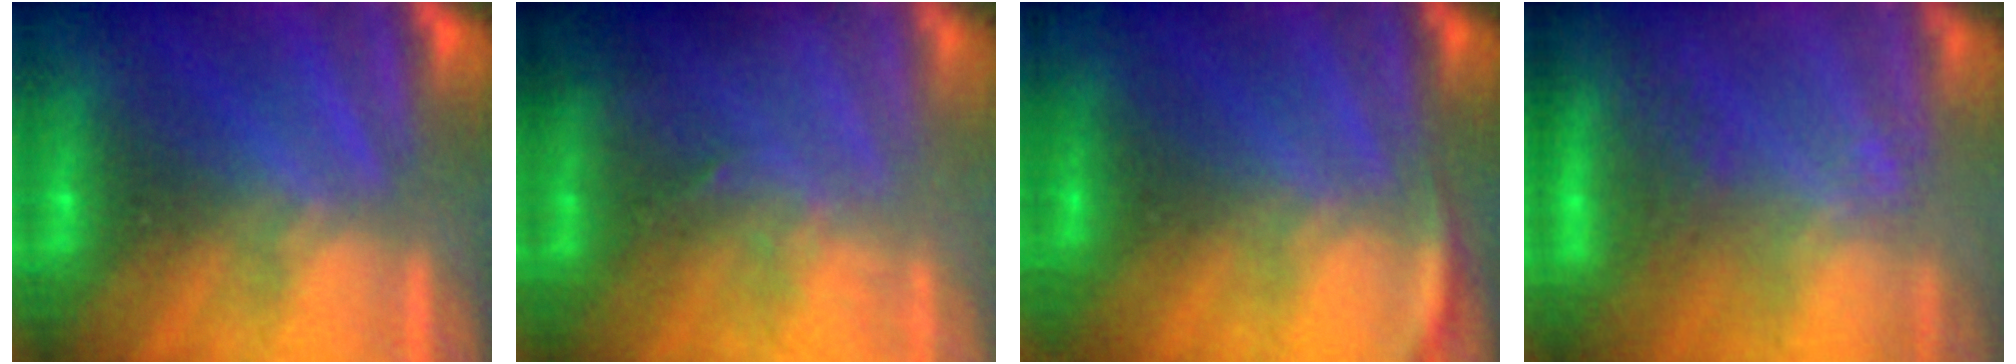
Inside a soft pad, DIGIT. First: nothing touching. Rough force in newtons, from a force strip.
{"total": 2.9}
{"total": 2.8}
{"total": 2.7}